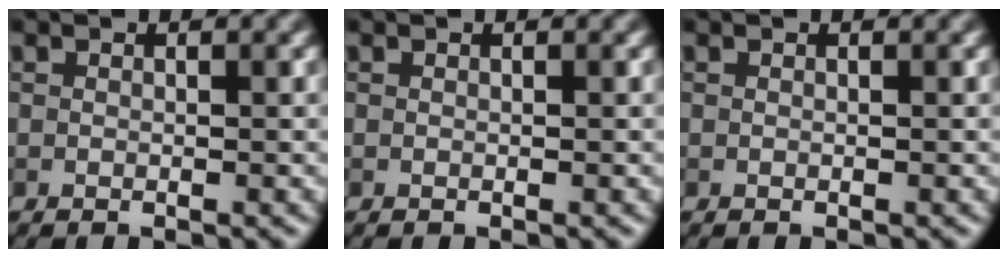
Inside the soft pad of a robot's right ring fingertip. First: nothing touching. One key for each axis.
{"total": 0.0}
{"total": 0.0}